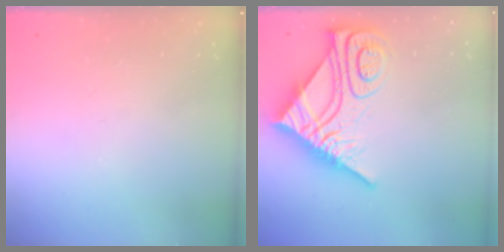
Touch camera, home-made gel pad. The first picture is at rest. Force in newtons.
{"total": 15.3, "press": 15.3, "slide": 1.3}